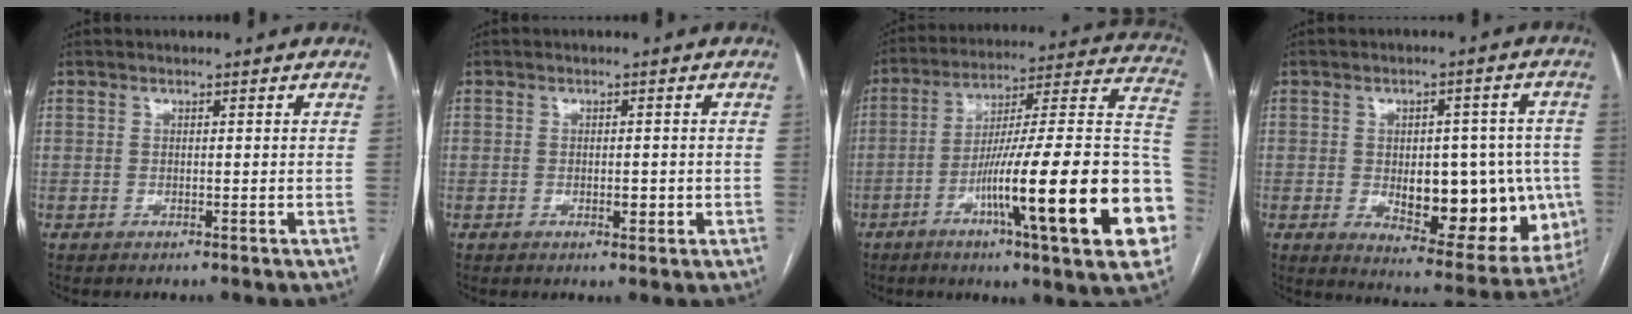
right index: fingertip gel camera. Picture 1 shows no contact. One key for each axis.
{"total": 1.8, "fx": -0.5, "fy": 0.6, "fz": 1.6, "tx": -0.026, "ty": -0.001, "tz": -0.004}
{"total": 28.9, "fx": -8.8, "fy": 1.5, "fz": 27.5, "tx": -0.320, "ty": -0.007, "tz": -0.141}
{"total": 17.9, "fx": -3.0, "fy": 7.9, "fz": 15.8, "tx": -0.164, "ty": 0.010, "tz": -0.011}